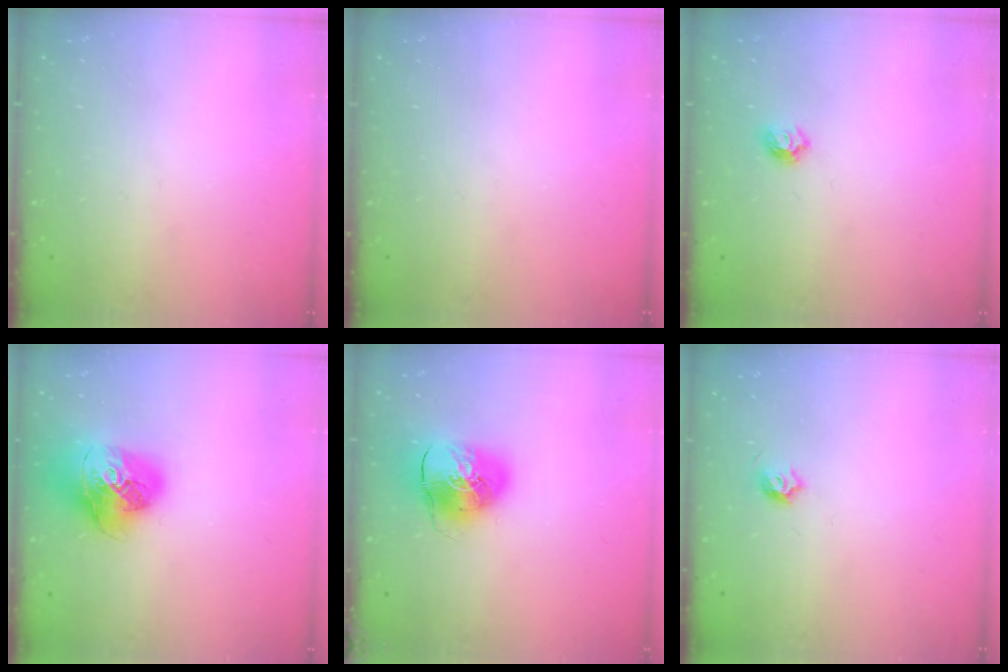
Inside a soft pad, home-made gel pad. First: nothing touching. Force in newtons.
{"total": 0.0}
{"total": 5.5, "press": 5.5, "slide": 0.8}
{"total": 18.2, "press": 18.0, "slide": 2.2}
{"total": 11.2, "press": 11.0, "slide": 1.9}
{"total": 4.5, "press": 4.3, "slide": 1.0}